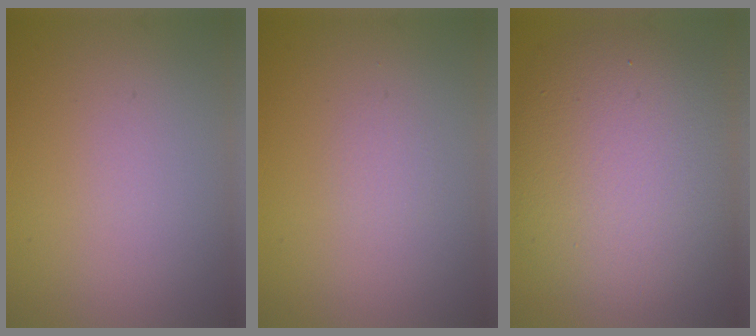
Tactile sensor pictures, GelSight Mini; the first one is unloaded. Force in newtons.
{"total": 0.5, "press": 0.5, "slide": 0.0}
{"total": 10.6, "press": 10.6, "slide": 0.5}